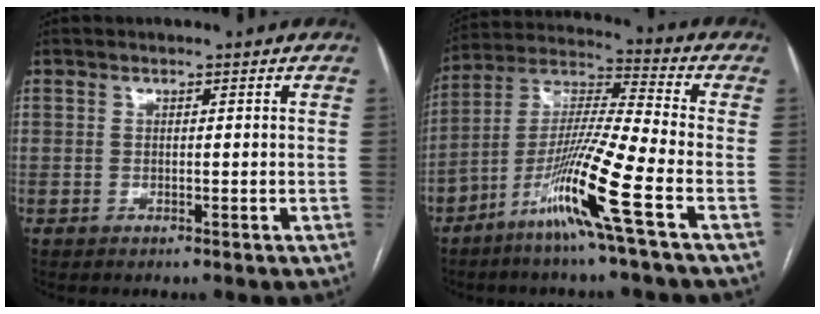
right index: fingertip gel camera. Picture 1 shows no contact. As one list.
[{"total": 13.6, "force": [-6.5, -1.2, 11.9], "torque": [-0.231, -0.014, -0.130]}]